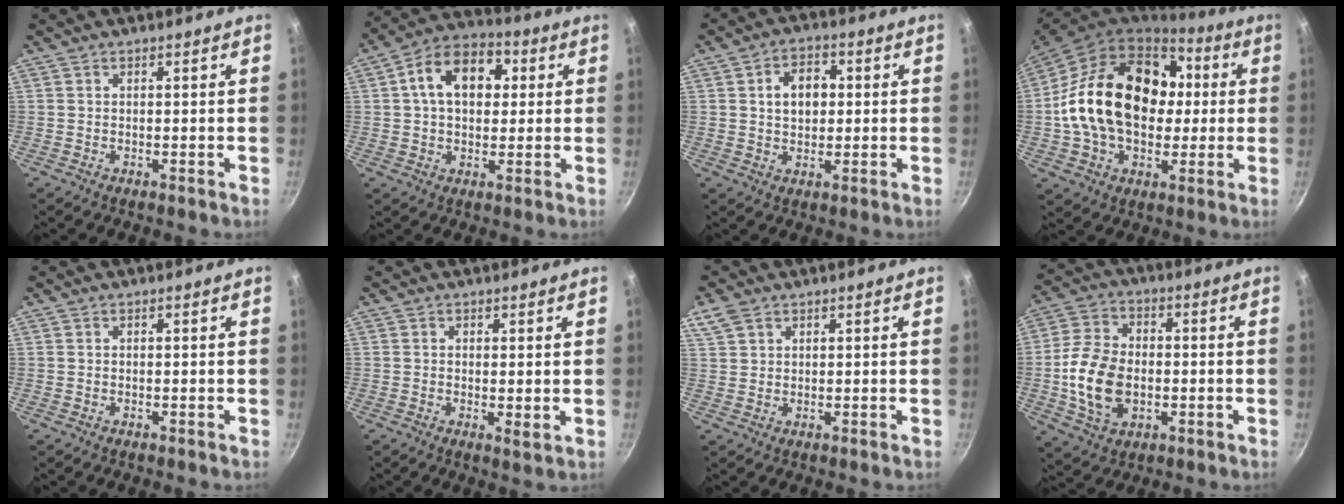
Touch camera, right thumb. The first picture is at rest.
{"total": 13.2, "force": [2.8, 9.0, 9.1], "torque": [-0.113, 0.019, 0.028]}
{"total": 6.9, "force": [1.1, 4.9, 4.8], "torque": [-0.052, 0.009, 0.014]}
{"total": 25.4, "force": [1.9, 18.2, 17.7], "torque": [-0.281, 0.039, 0.032]}
{"total": 0.0}
{"total": 2.1, "force": [0.4, 0.8, 1.9], "torque": [-0.030, -0.010, 0.006]}
{"total": 4.0, "force": [2.4, 2.6, 1.8], "torque": [-0.030, 0.000, 0.052]}
{"total": 13.7, "force": [-1.8, 9.4, 9.8], "torque": [-0.174, 0.014, -0.033]}